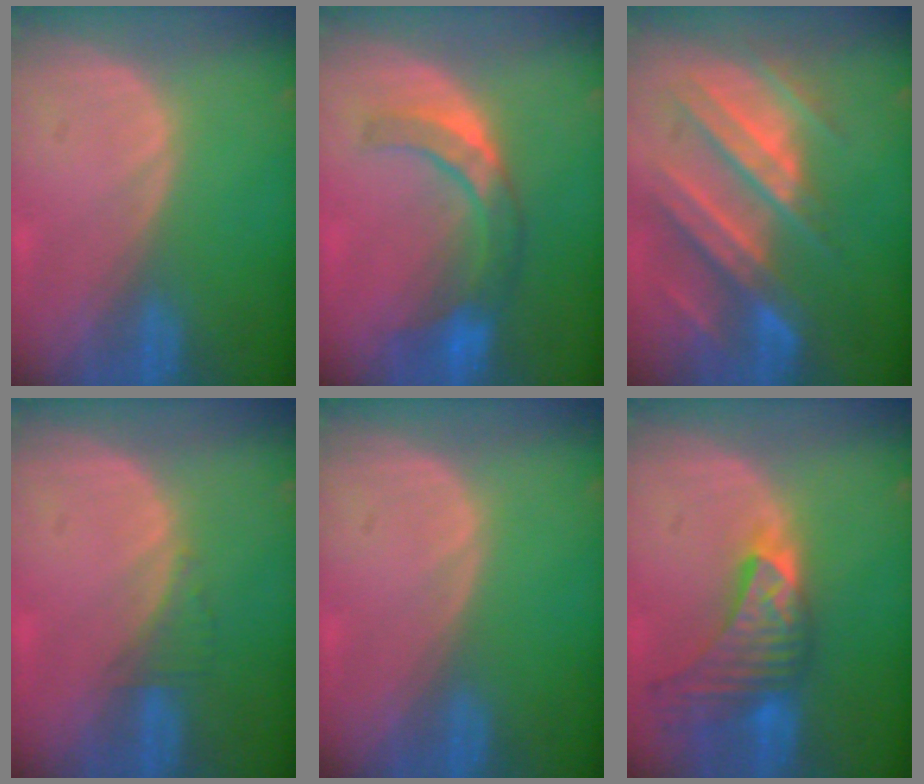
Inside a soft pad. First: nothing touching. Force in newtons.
{"total": 7.5, "press": 7.1, "slide": 2.3}
{"total": 11.1, "press": 9.8, "slide": 5.0}
{"total": 1.7, "press": 1.6, "slide": 0.7}
{"total": 0.0}
{"total": 9.2, "press": 8.5, "slide": 3.7}